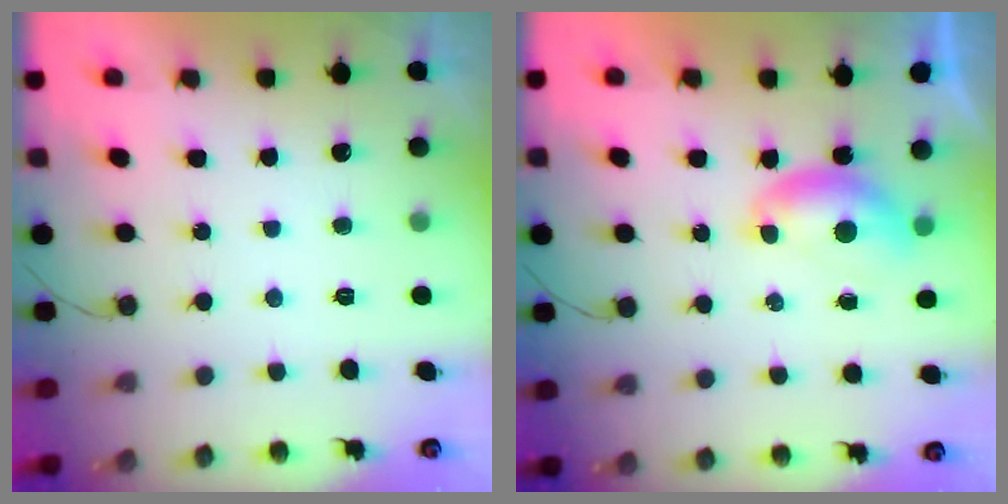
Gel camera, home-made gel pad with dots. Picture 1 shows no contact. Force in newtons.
{"total": 6.8, "press": 6.7, "slide": 0.8}